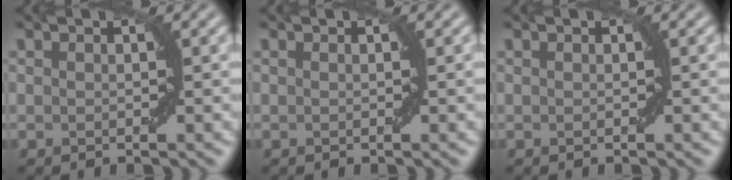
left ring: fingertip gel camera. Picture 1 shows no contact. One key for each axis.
{"total": 0.0}
{"total": 0.0}